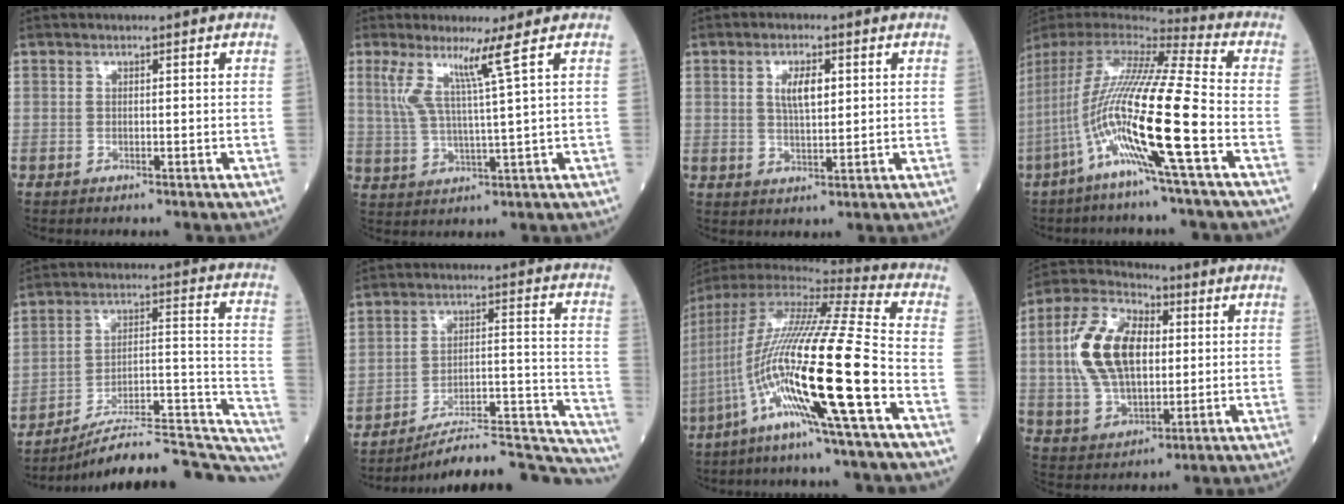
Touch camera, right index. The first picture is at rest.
{"total": 6.3, "force": [3.1, -1.7, 5.2], "torque": [-0.109, -0.005, 0.067]}
{"total": 4.6, "force": [1.4, 1.5, 4.1], "torque": [-0.079, 0.001, 0.026]}
{"total": 20.3, "force": [-6.4, -0.5, 19.2], "torque": [-0.406, -0.025, -0.136]}
{"total": 24.8, "force": [-22.6, 3.2, 9.5], "torque": [-0.074, 0.035, -0.320]}
{"total": 21.9, "force": [-21.0, 1.0, 6.0], "torque": [-0.027, 0.032, -0.295]}
{"total": 22.9, "force": [-7.3, -0.5, 21.7], "torque": [-0.447, -0.032, -0.151]}
{"total": 14.7, "force": [2.1, 7.9, 12.2], "torque": [-0.267, 0.026, 0.042]}